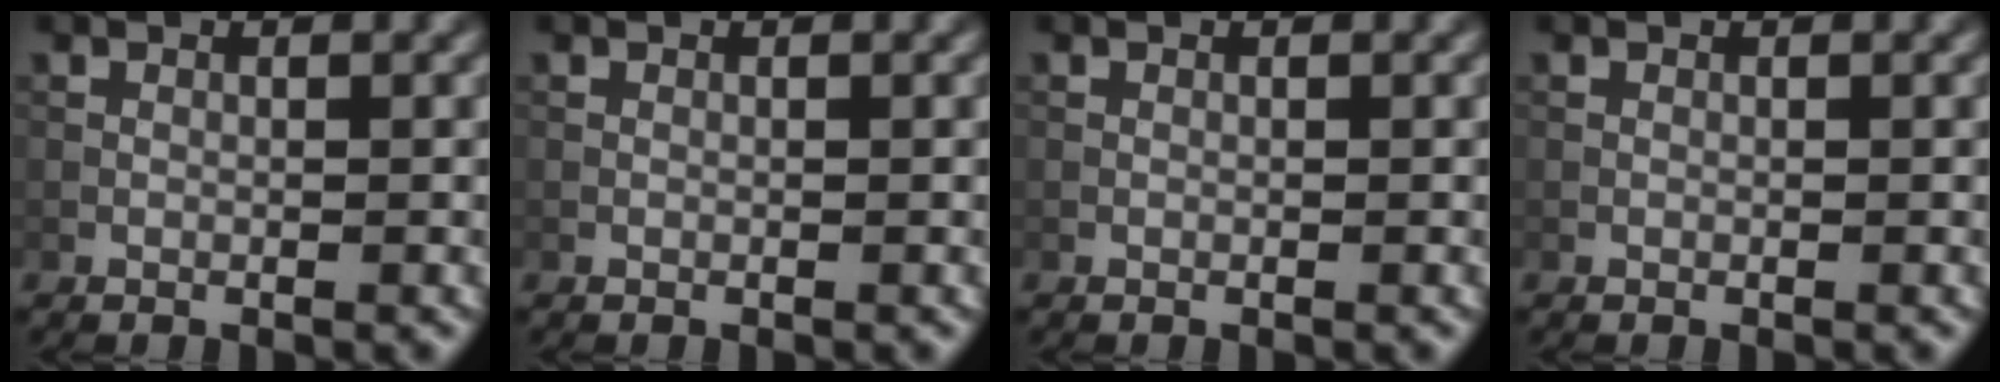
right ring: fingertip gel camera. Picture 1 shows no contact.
{"total": 0.0}
{"total": 0.0}
{"total": 0.0}